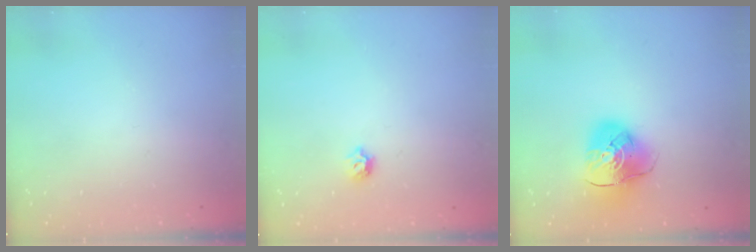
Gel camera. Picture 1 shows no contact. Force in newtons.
{"total": 6.1, "press": 6.0, "slide": 1.1}
{"total": 10.6, "press": 10.5, "slide": 1.2}